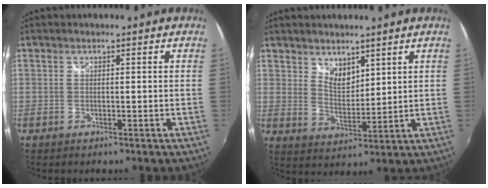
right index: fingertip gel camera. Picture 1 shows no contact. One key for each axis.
{"total": 5.1, "fx": 3.7, "fy": 2.7, "fz": 2.2, "tx": -0.027, "ty": -0.002, "tz": 0.068}